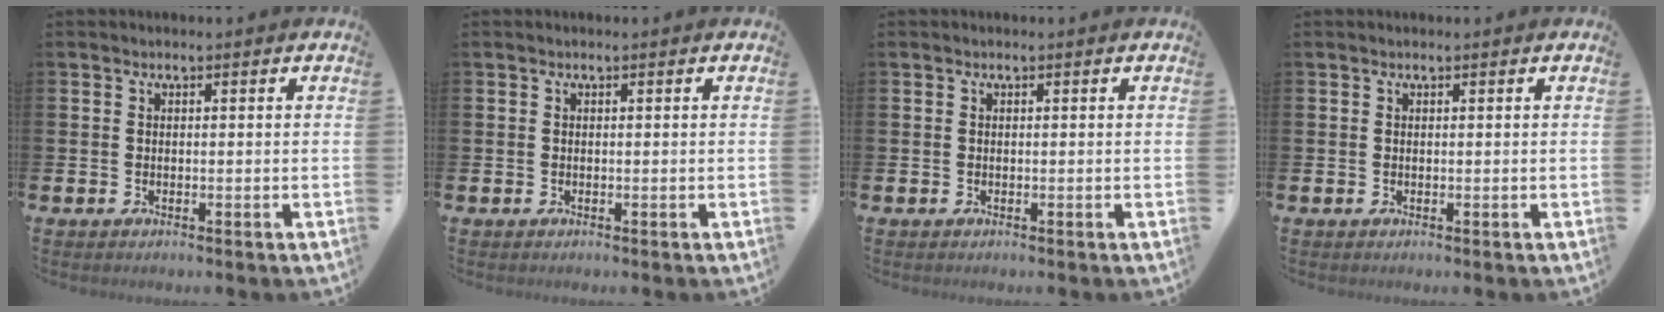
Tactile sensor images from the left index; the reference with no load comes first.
{"total": 0.0}
{"total": 0.0}
{"total": 0.0}